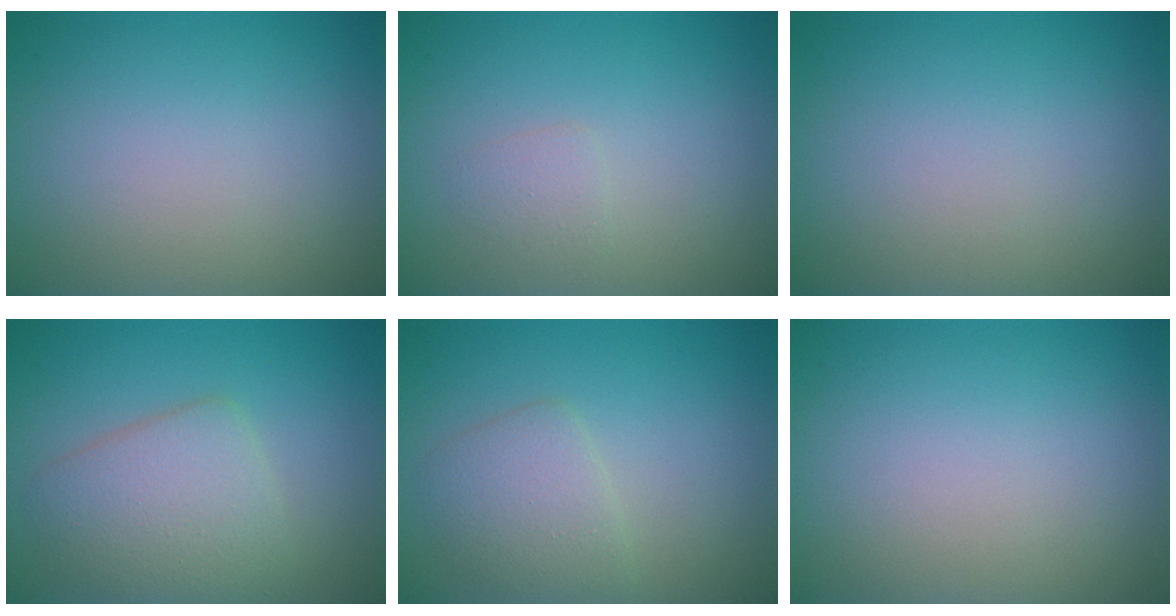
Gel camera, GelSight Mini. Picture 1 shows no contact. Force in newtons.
{"total": 1.1, "press": 1.1, "slide": 0.0}
{"total": 0.0}
{"total": 4.5, "press": 4.5, "slide": 0.1}
{"total": 2.9, "press": 2.9, "slide": 0.2}
{"total": 0.0}